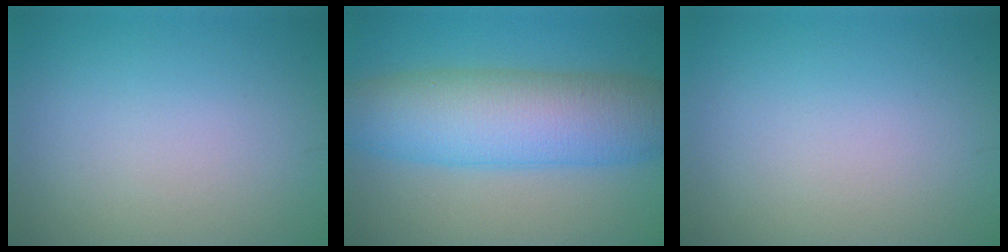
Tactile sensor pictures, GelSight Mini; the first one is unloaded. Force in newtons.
{"total": 9.9, "press": 9.9, "slide": 0.4}
{"total": 0.0}